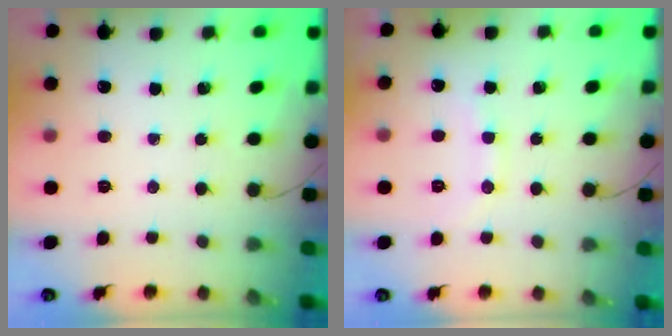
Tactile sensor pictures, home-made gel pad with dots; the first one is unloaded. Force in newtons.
{"total": 8.0, "press": 7.9, "slide": 0.9}